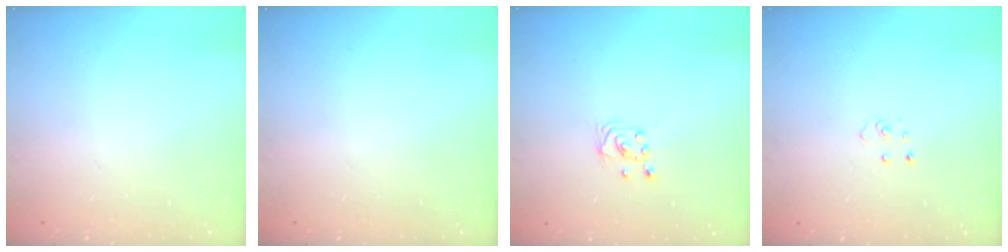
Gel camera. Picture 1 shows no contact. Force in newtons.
{"total": 0.0}
{"total": 2.0, "press": 2.0, "slide": 0.2}
{"total": 3.6, "press": 3.6, "slide": 0.3}